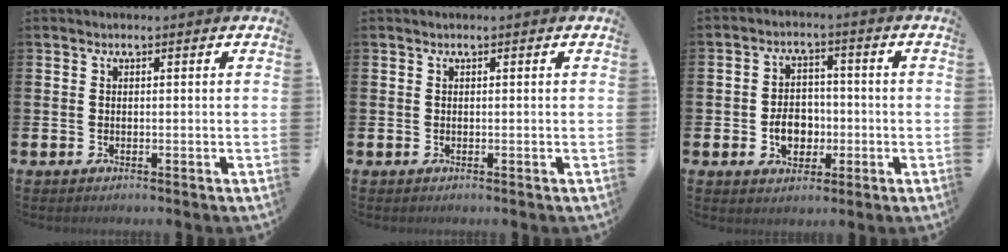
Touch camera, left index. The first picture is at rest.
{"total": 0.0}
{"total": 5.1, "force": [-1.2, 4.0, 3.1], "torque": [-0.041, 0.001, -0.028]}